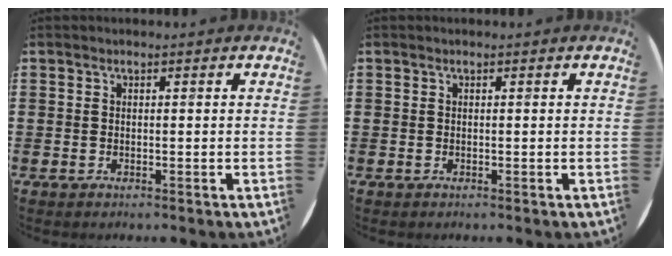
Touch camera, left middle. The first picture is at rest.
{"total": 0.0}